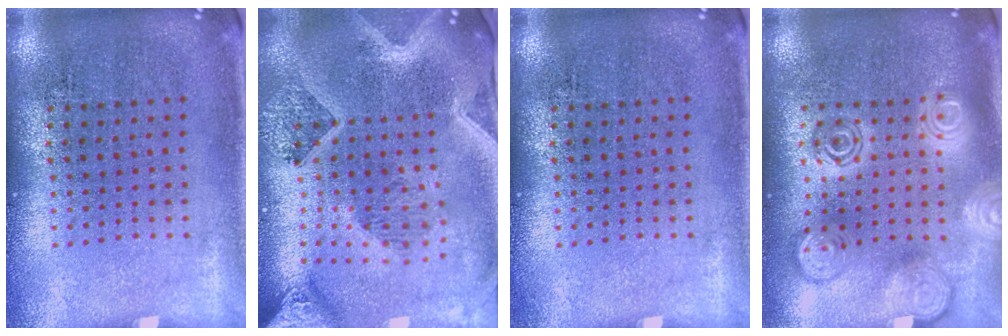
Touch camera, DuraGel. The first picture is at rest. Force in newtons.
{"total": 4.1, "press": 3.2, "slide": 2.6}
{"total": 0.0}
{"total": 3.0, "press": 3.0, "slide": 0.4}